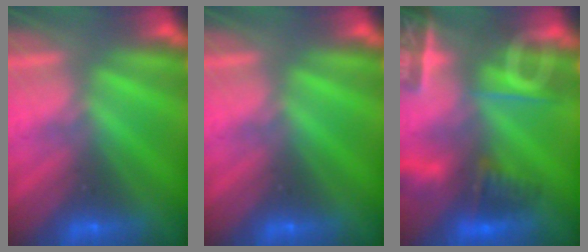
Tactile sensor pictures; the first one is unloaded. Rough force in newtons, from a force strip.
{"total": 0.0}
{"total": 8.4}